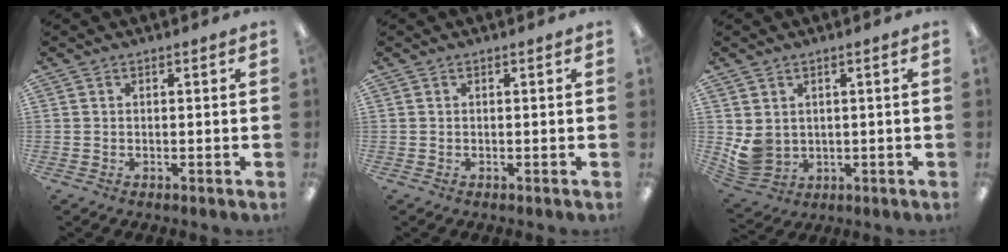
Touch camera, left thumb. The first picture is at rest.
{"total": 0.0}
{"total": 5.5, "force": [1.7, 4.8, 2.2], "torque": [-0.055, -0.009, 0.035]}